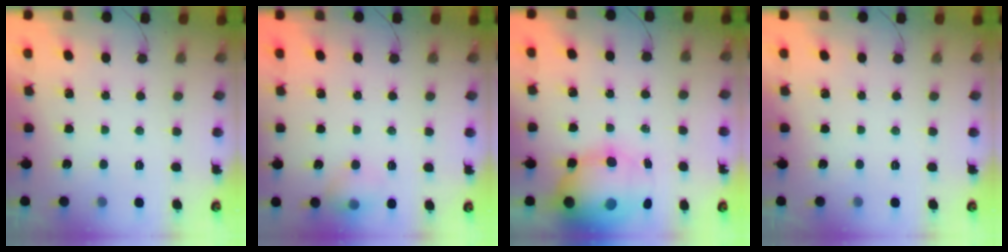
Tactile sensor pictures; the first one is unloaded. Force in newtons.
{"total": 7.3, "press": 7.2, "slide": 1.1}
{"total": 18.0, "press": 16.0, "slide": 8.2}
{"total": 0.0}